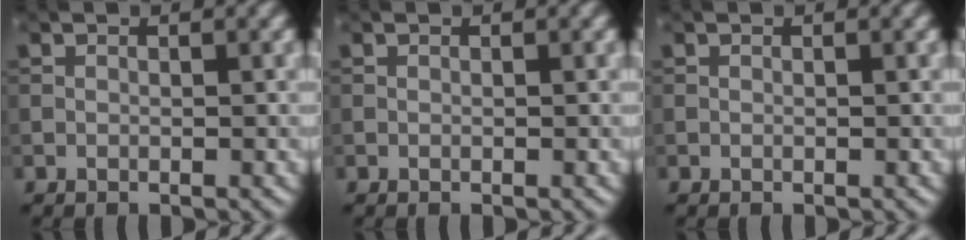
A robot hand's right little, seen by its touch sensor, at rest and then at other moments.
{"total": 0.0}
{"total": 0.0}